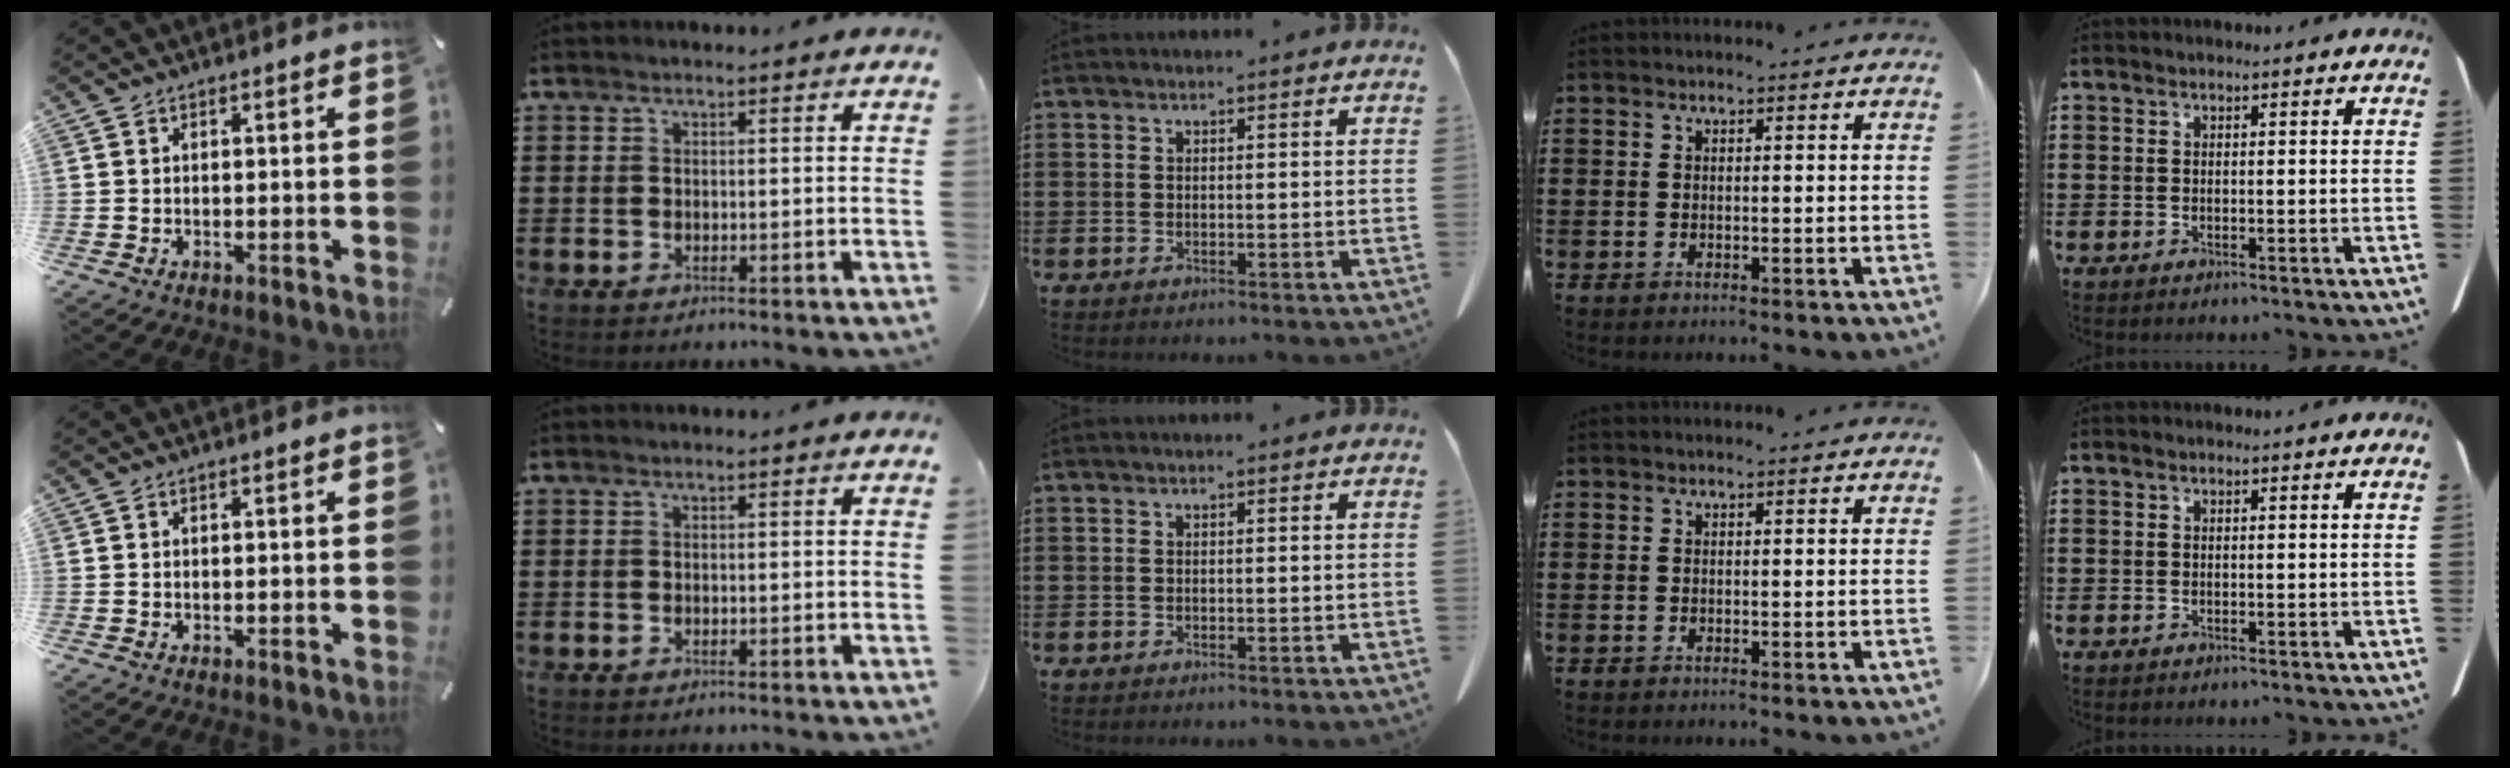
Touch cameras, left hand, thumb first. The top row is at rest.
{}